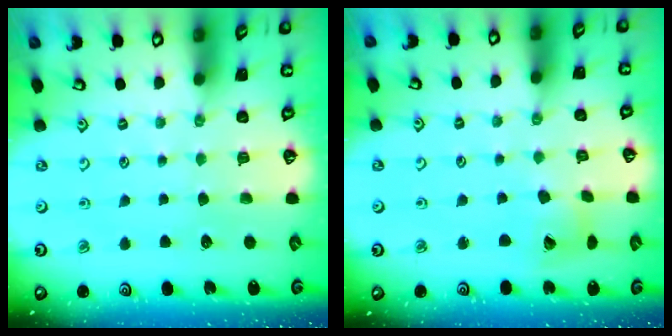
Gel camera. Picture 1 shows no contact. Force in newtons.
{"total": 8.1, "press": 8.1, "slide": 1.1}